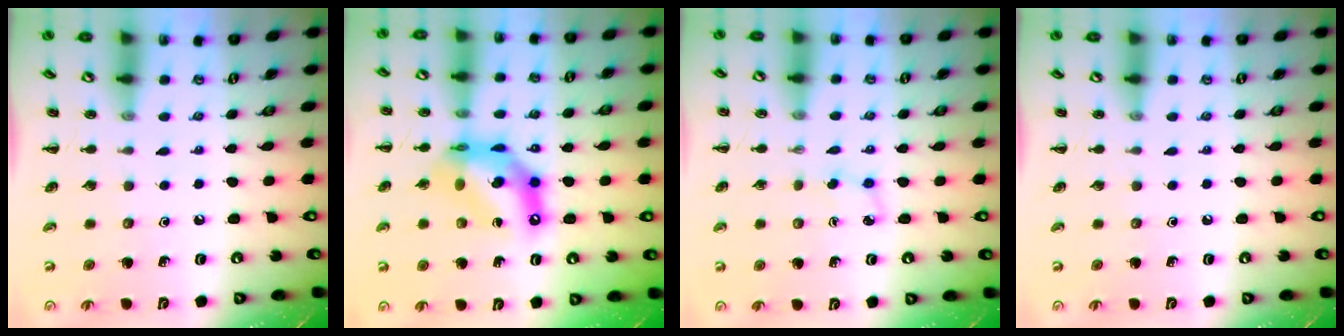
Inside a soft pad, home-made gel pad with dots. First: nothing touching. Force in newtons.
{"total": 12.7, "press": 12.2, "slide": 3.5}
{"total": 3.2, "press": 3.0, "slide": 1.0}
{"total": 0.0}